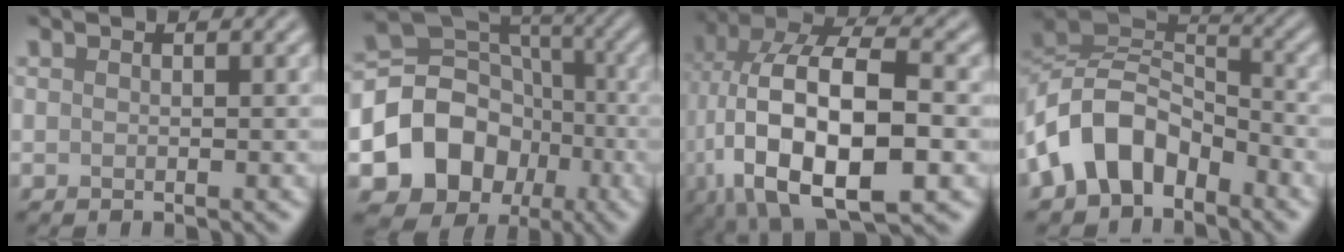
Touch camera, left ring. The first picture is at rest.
{"total": 10.0, "force": [-3.2, 8.3, 4.6], "torque": [-0.075, -0.003, -0.061]}
{"total": 15.6, "force": [-2.7, 7.6, 13.4], "torque": [-0.247, 0.011, -0.039]}
{"total": 7.9, "force": [-4.2, 5.0, 4.5], "torque": [-0.072, 0.012, -0.094]}